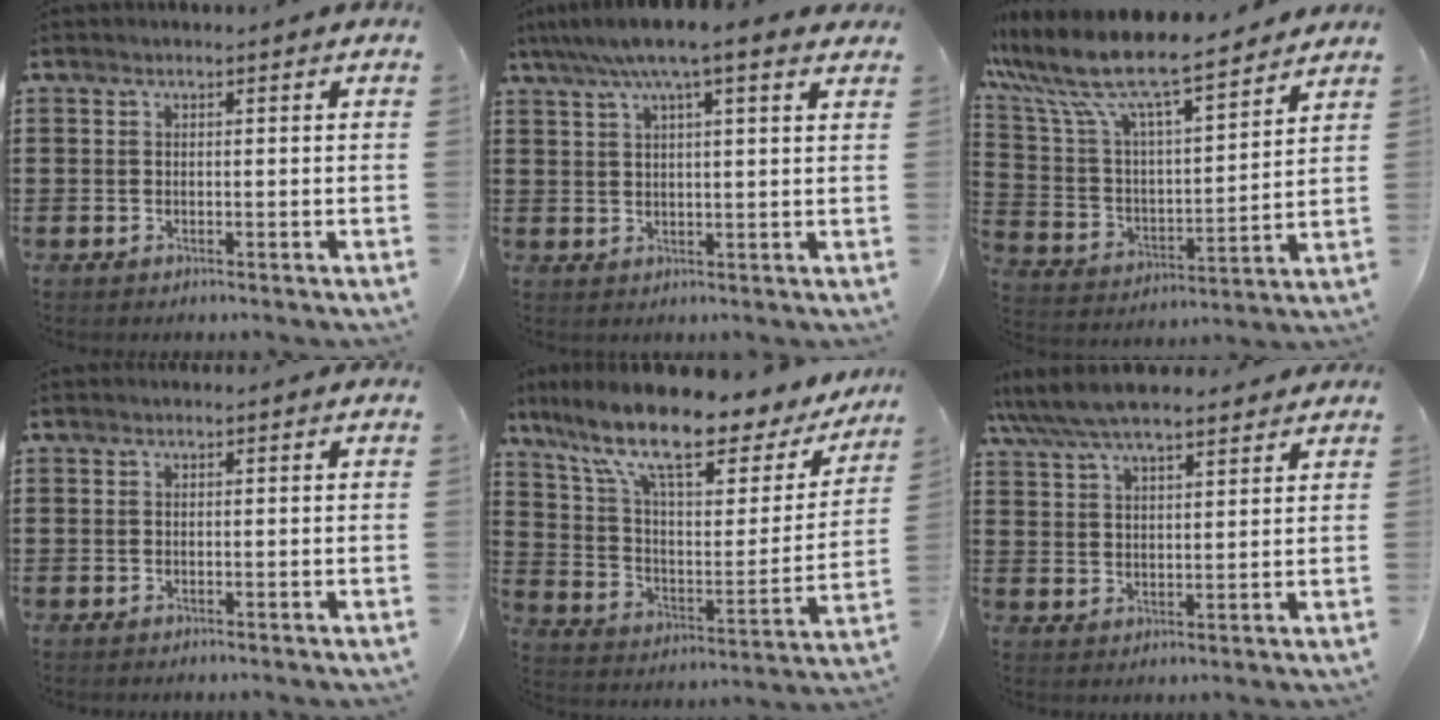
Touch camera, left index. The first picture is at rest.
{"total": 6.4, "force": [4.7, 0.9, 4.3], "torque": [-0.095, -0.002, 0.082]}
{"total": 9.8, "force": [8.3, 1.4, 4.9], "torque": [-0.130, -0.057, 0.139]}
{"total": 0.0}
{"total": 14.3, "force": [10.2, 3.4, 9.4], "torque": [-0.200, -0.061, 0.167]}
{"total": 6.7, "force": [6.0, 1.7, 2.5], "torque": [-0.070, -0.014, 0.109]}